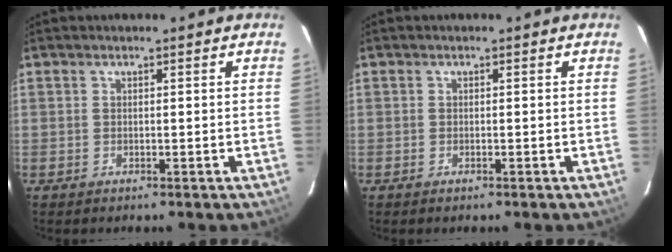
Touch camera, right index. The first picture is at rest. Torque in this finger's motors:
{"motor_torque": [-0.06, -0.02, 0.13, 0.01]}